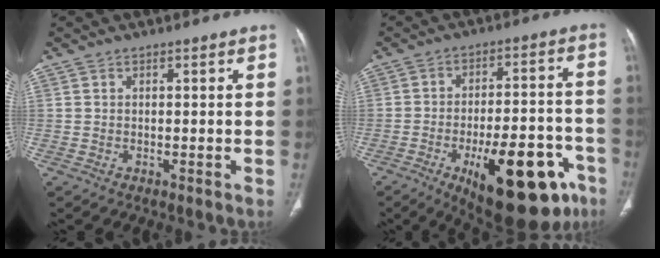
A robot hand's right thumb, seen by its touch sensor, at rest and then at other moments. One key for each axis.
{"total": 23.6, "fx": -11.0, "fy": 9.6, "fz": 18.5, "tx": -0.203, "ty": 0.050, "tz": -0.145}